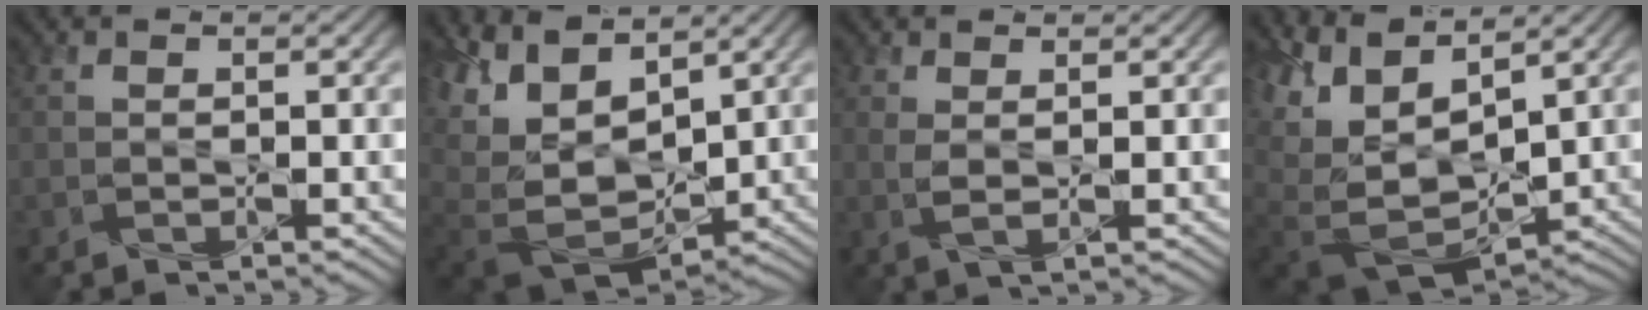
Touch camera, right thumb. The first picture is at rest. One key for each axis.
{"total": 13.0, "fx": 1.9, "fy": 8.9, "fz": 9.2, "tx": -0.219, "ty": -0.006, "tz": 0.088}
{"total": 1.9, "fx": 0.8, "fy": 0.5, "fz": 1.7, "tx": -0.041, "ty": 0.000, "tz": 0.017}
{"total": 12.8, "fx": 1.3, "fy": 8.5, "fz": 9.5, "tx": -0.210, "ty": -0.016, "tz": 0.085}